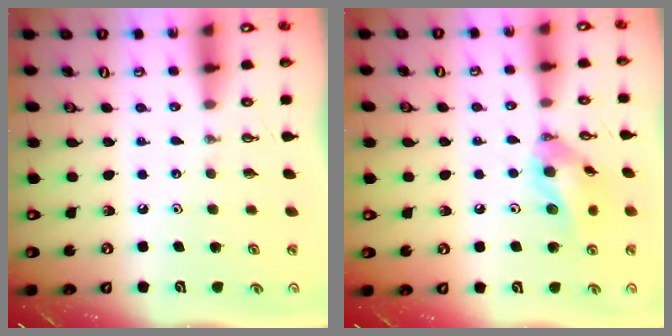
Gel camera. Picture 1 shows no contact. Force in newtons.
{"total": 12.2, "press": 12.0, "slide": 2.0}